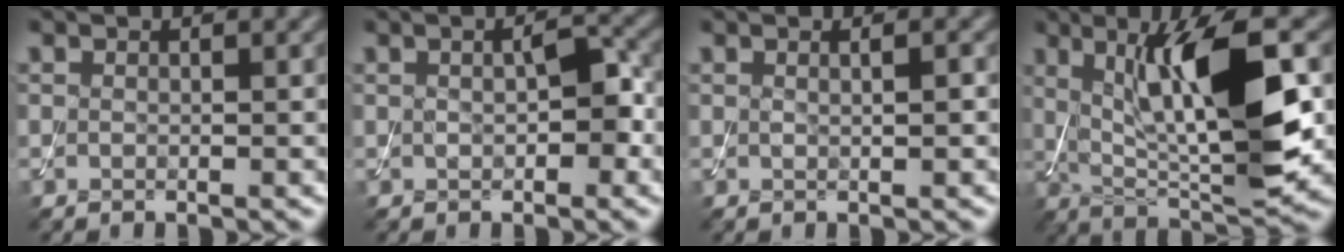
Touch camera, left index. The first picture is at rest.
{"total": 3.0, "force": [0.0, 1.4, 2.7], "torque": [-0.044, 0.001, 0.000]}
{"total": 1.3, "force": [0.3, 0.3, 1.2], "torque": [-0.013, -0.006, 0.002]}
{"total": 10.9, "force": [2.0, 2.9, 10.3], "torque": [-0.159, -0.001, 0.038]}